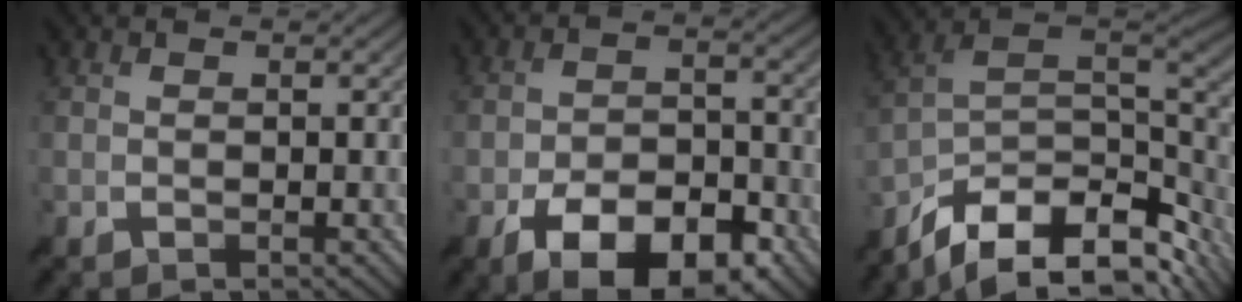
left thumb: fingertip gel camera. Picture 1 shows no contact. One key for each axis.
{"total": 12.0, "fx": -6.9, "fy": 5.6, "fz": 8.1, "tx": -0.138, "ty": 0.000, "tz": -0.122}
{"total": 14.8, "fx": -8.7, "fy": 6.9, "fz": 9.9, "tx": -0.219, "ty": -0.024, "tz": -0.134}